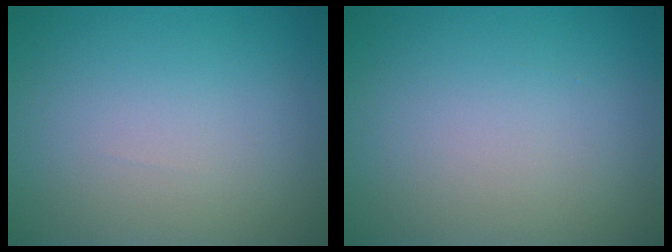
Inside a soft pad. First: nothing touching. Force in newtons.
{"total": 0.0}